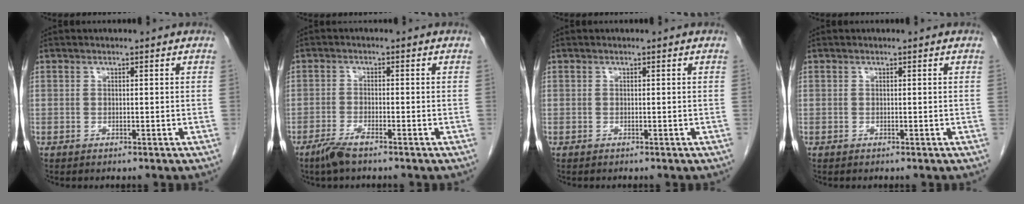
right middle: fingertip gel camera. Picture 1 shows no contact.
{"total": 3.4, "force": [-2.6, 0.3, 2.1], "torque": [-0.050, -0.005, -0.052]}
{"total": 0.0}
{"total": 0.0}